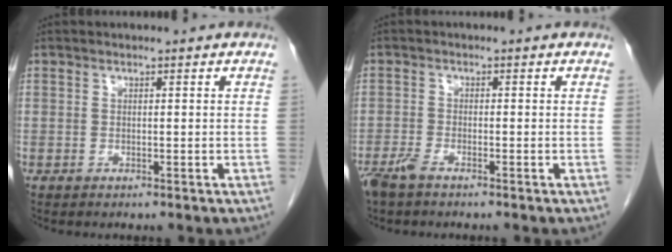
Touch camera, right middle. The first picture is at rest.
{"total": 3.1, "force": [-2.4, 0.6, 1.8], "torque": [-0.043, -0.005, -0.048]}